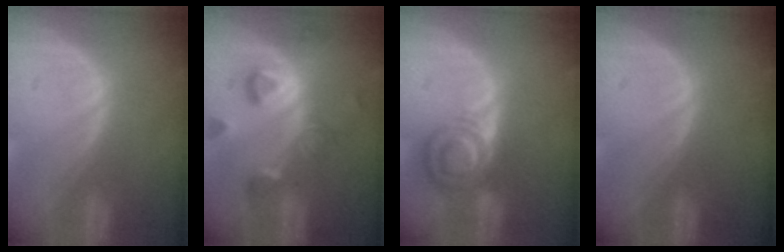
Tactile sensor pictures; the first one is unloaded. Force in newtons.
{"total": 7.2, "press": 7.2, "slide": 1.0}
{"total": 6.9, "press": 6.4, "slide": 2.5}
{"total": 0.0}